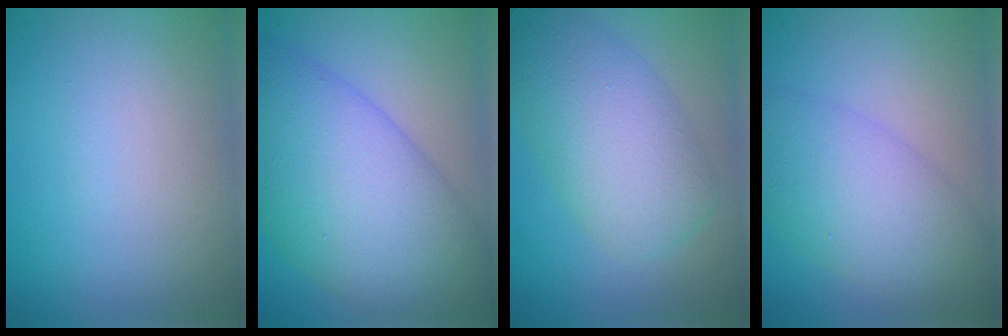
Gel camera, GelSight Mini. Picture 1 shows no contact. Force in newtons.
{"total": 12.3, "press": 12.3, "slide": 0.2}
{"total": 6.9, "press": 6.9, "slide": 0.4}
{"total": 6.4, "press": 6.4, "slide": 0.2}